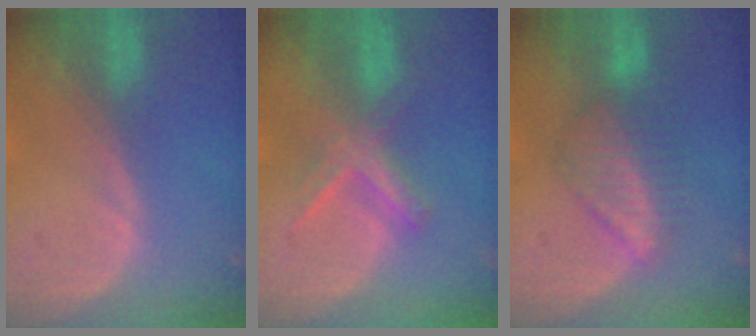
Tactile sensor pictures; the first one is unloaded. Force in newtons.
{"total": 5.5, "press": 5.4, "slide": 1.1}
{"total": 6.3, "press": 6.1, "slide": 1.4}